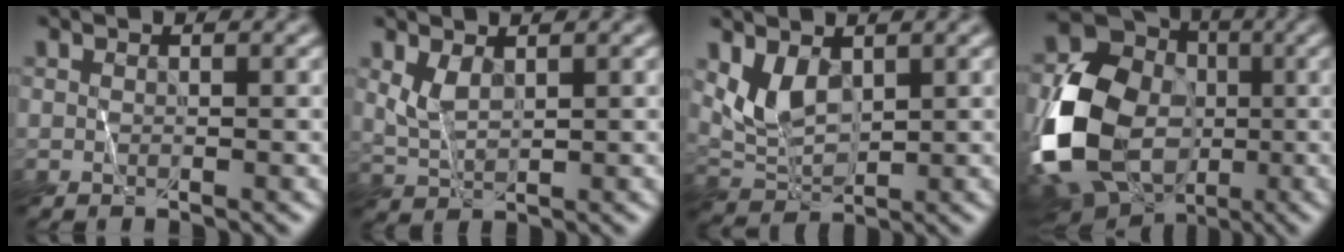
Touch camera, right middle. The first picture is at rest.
{"total": 1.7, "force": [0.7, 1.0, 1.2], "torque": [-0.034, 0.002, 0.029]}
{"total": 3.2, "force": [1.1, 2.0, 2.2], "torque": [-0.048, -0.003, 0.036]}
{"total": 15.3, "force": [-2.5, 12.2, 8.9], "torque": [-0.182, -0.015, -0.037]}